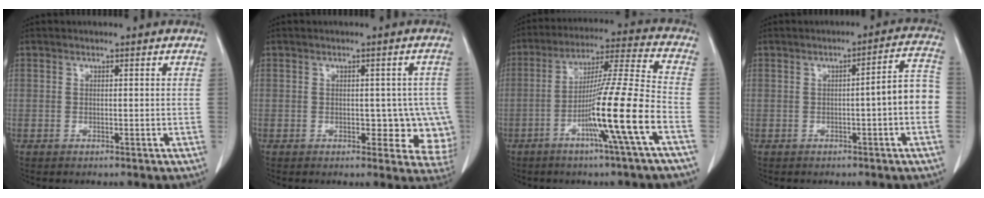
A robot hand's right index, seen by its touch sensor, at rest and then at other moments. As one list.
[{"total": 7.3, "force": [-1.3, 4.1, 5.8], "torque": [-0.039, 0.011, -0.012]}, {"total": 14.1, "force": [-5.4, -2.1, 12.9], "torque": [-0.227, -0.006, -0.101]}, {"total": 7.1, "force": [-1.1, 0.3, 7.0], "torque": [-0.083, 0.023, -0.021]}]